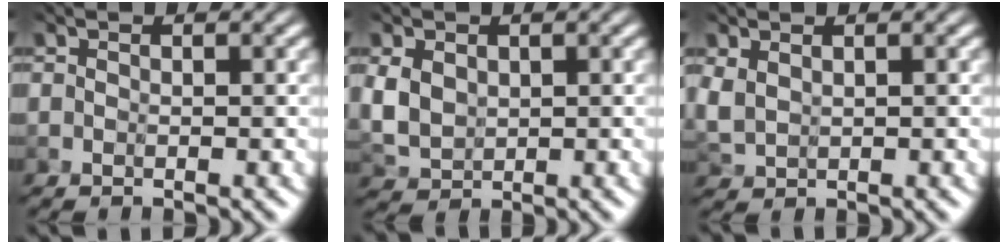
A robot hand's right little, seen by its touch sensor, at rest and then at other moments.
{"total": 3.7, "force": [0.4, 2.9, 2.2], "torque": [-0.062, -0.002, 0.013]}
{"total": 1.9, "force": [0.7, 1.3, 1.3], "torque": [-0.040, 0.000, 0.020]}